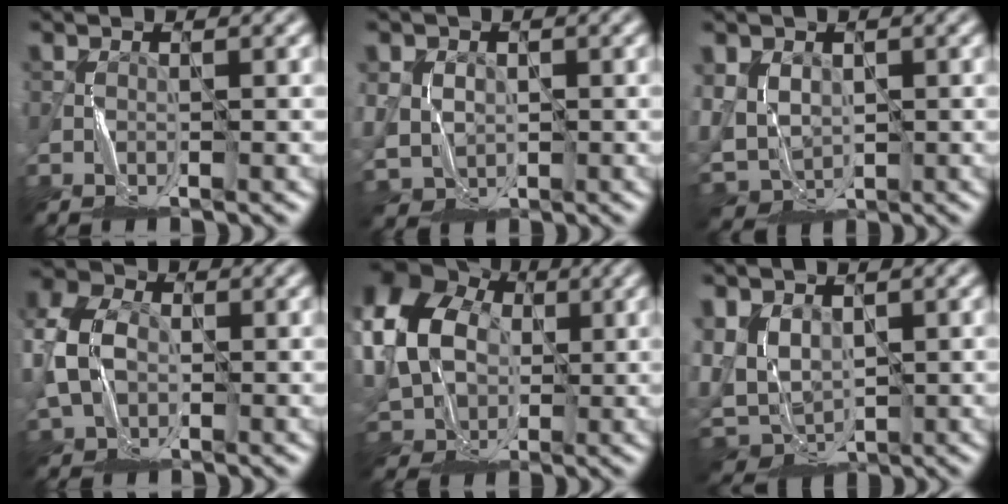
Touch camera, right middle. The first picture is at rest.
{"total": 2.6, "force": [0.7, 2.4, 0.7], "torque": [-0.017, -0.008, 0.025]}
{"total": 5.0, "force": [0.6, 4.2, 2.6], "torque": [-0.062, -0.012, 0.032]}
{"total": 7.3, "force": [0.4, 5.7, 4.6], "torque": [-0.133, 0.010, 0.006]}
{"total": 12.0, "force": [2.2, 9.5, 7.1], "torque": [-0.160, 0.013, 0.028]}
{"total": 3.8, "force": [0.1, 3.0, 2.4], "torque": [-0.047, -0.011, 0.004]}